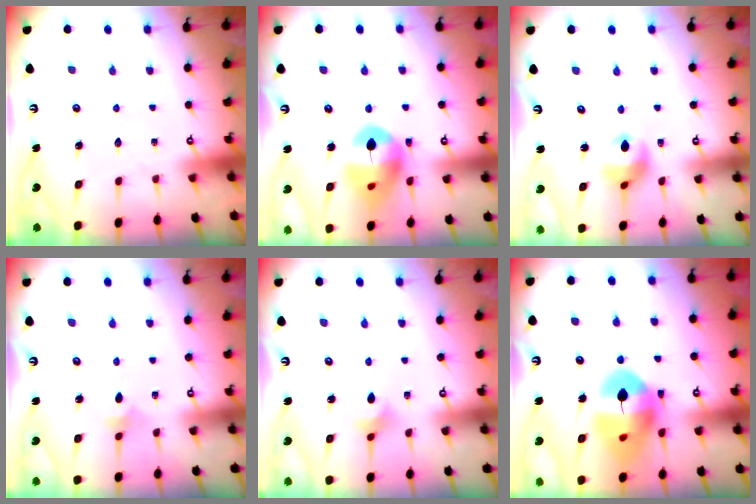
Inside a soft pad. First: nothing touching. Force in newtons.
{"total": 14.9, "press": 14.8, "slide": 1.7}
{"total": 8.2, "press": 8.2, "slide": 0.6}
{"total": 3.1, "press": 3.0, "slide": 0.8}
{"total": 4.3, "press": 4.2, "slide": 1.0}
{"total": 15.0, "press": 14.9, "slide": 1.9}